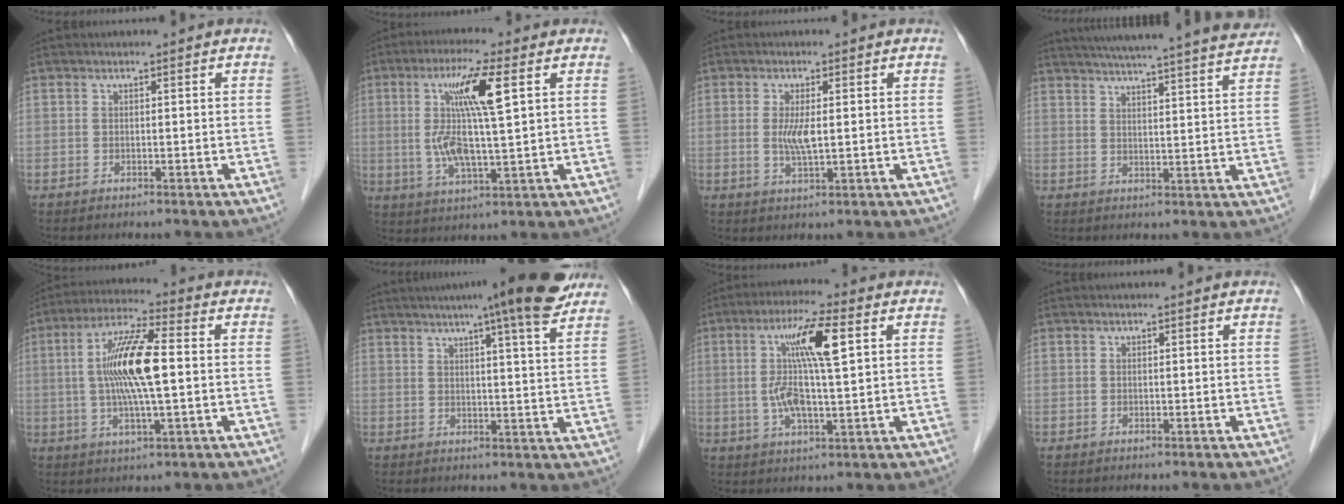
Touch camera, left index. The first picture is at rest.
{"total": 11.1, "force": [2.8, 0.4, 10.8], "torque": [-0.219, 0.001, 0.048]}
{"total": 3.5, "force": [0.3, 0.7, 3.4], "torque": [-0.076, -0.007, 0.005]}
{"total": 22.9, "force": [20.9, -0.3, 9.3], "torque": [-0.148, -0.013, 0.268]}
{"total": 11.8, "force": [0.4, 1.4, 11.7], "torque": [-0.234, 0.005, 0.003]}
{"total": 13.4, "force": [10.5, -0.1, 8.4], "torque": [-0.124, 0.007, 0.123]}
{"total": 10.6, "force": [2.4, 0.7, 10.3], "torque": [-0.206, 0.006, 0.041]}
{"total": 0.0}